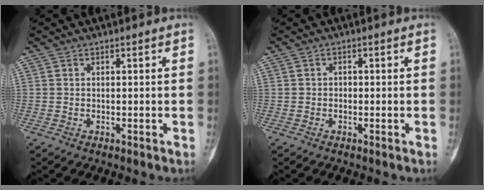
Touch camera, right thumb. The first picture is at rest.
{"total": 0.7, "force": [-0.2, 0.6, 0.2], "torque": [0.003, 0.004, -0.006]}